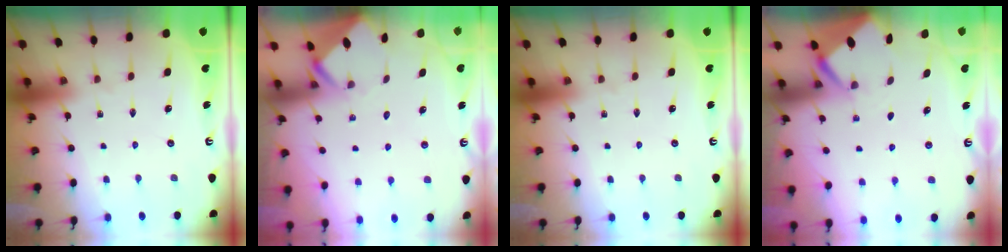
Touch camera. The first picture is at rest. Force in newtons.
{"total": 3.4, "press": 3.4, "slide": 0.2}
{"total": 0.0}
{"total": 2.5, "press": 2.5, "slide": 0.3}